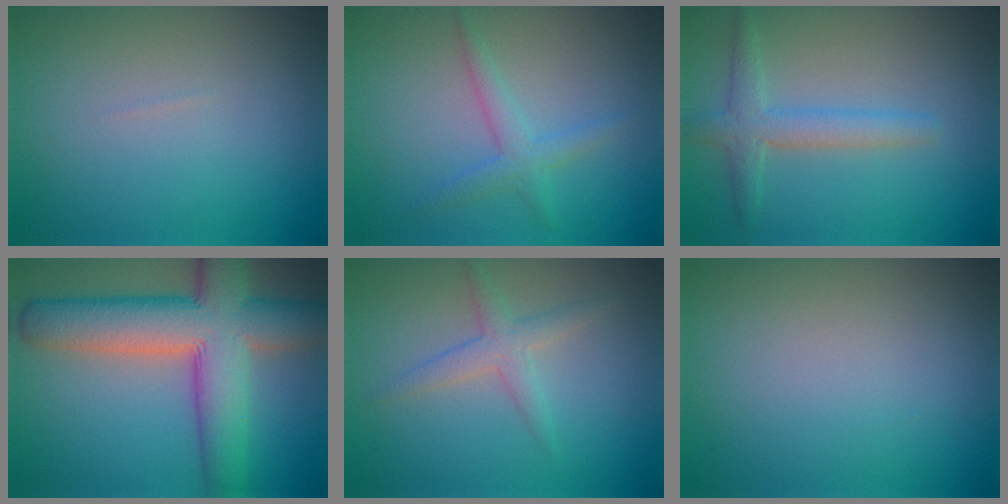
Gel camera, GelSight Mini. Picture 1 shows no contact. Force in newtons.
{"total": 2.0, "press": 2.0, "slide": 0.1}
{"total": 2.8, "press": 2.8, "slide": 0.2}
{"total": 10.5, "press": 10.4, "slide": 0.6}
{"total": 2.2, "press": 2.2, "slide": 0.0}
{"total": 0.0}